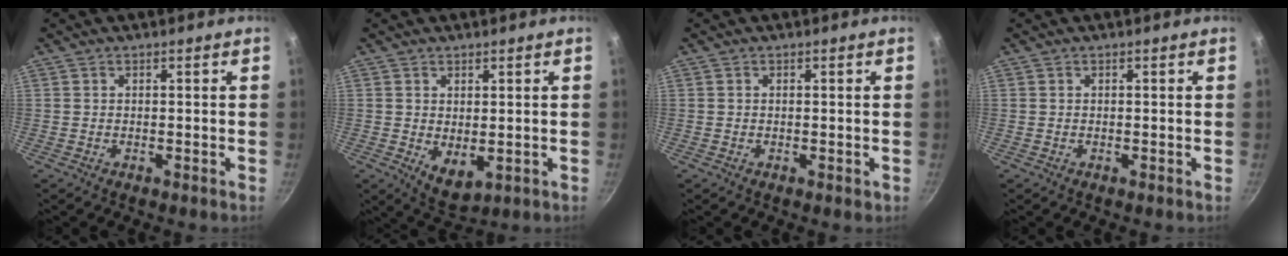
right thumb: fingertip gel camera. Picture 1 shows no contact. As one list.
[{"total": 5.3, "force": [0.4, 3.1, 4.2], "torque": [-0.055, -0.018, 0.018]}, {"total": 0.6, "force": [0.0, 0.4, 0.4], "torque": [-0.003, 0.001, 0.000]}, {"total": 0.0}]